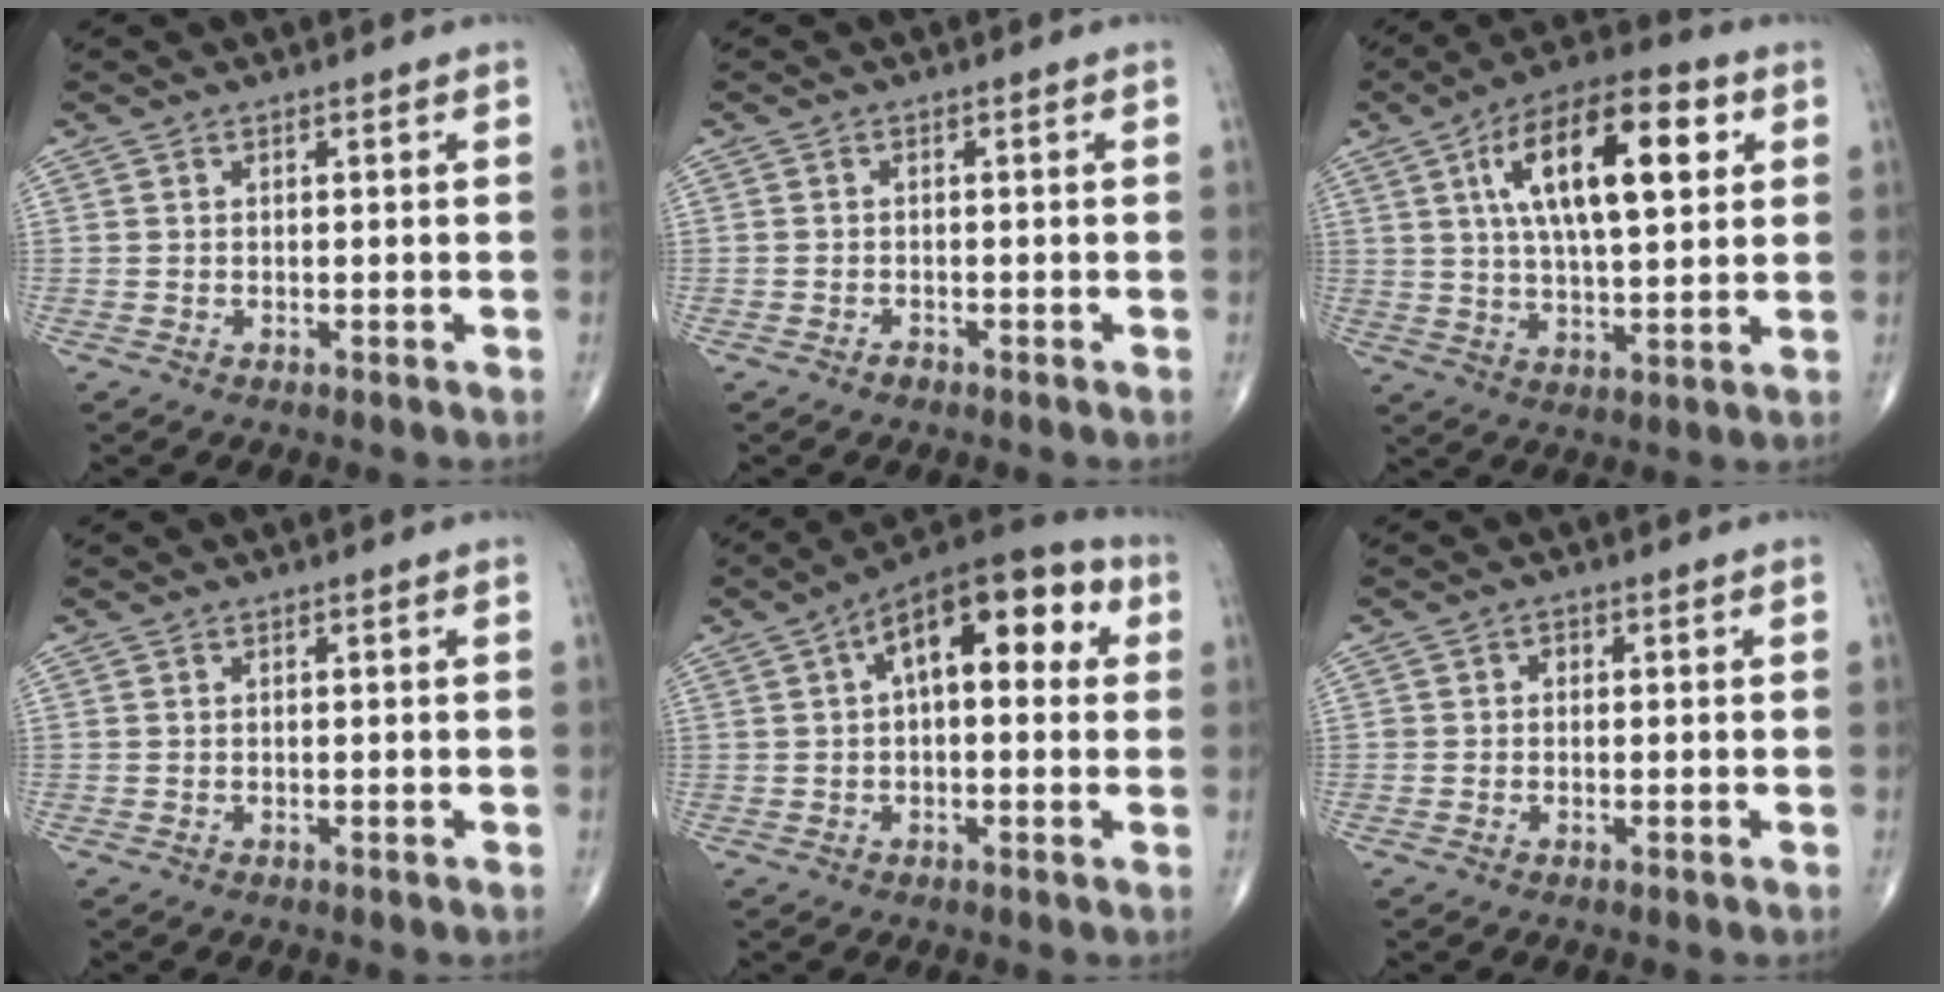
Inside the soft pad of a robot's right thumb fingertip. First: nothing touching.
{"total": 1.0, "force": [-0.8, 0.6, 0.3], "torque": [-0.005, 0.002, -0.015]}
{"total": 18.6, "force": [5.6, 7.5, 16.1], "torque": [-0.253, 0.004, 0.086]}
{"total": 0.0}
{"total": 16.2, "force": [4.2, 7.6, 13.6], "torque": [-0.172, 0.036, 0.054]}
{"total": 1.0, "force": [-0.1, 0.9, 0.4], "torque": [0.002, 0.004, -0.006]}